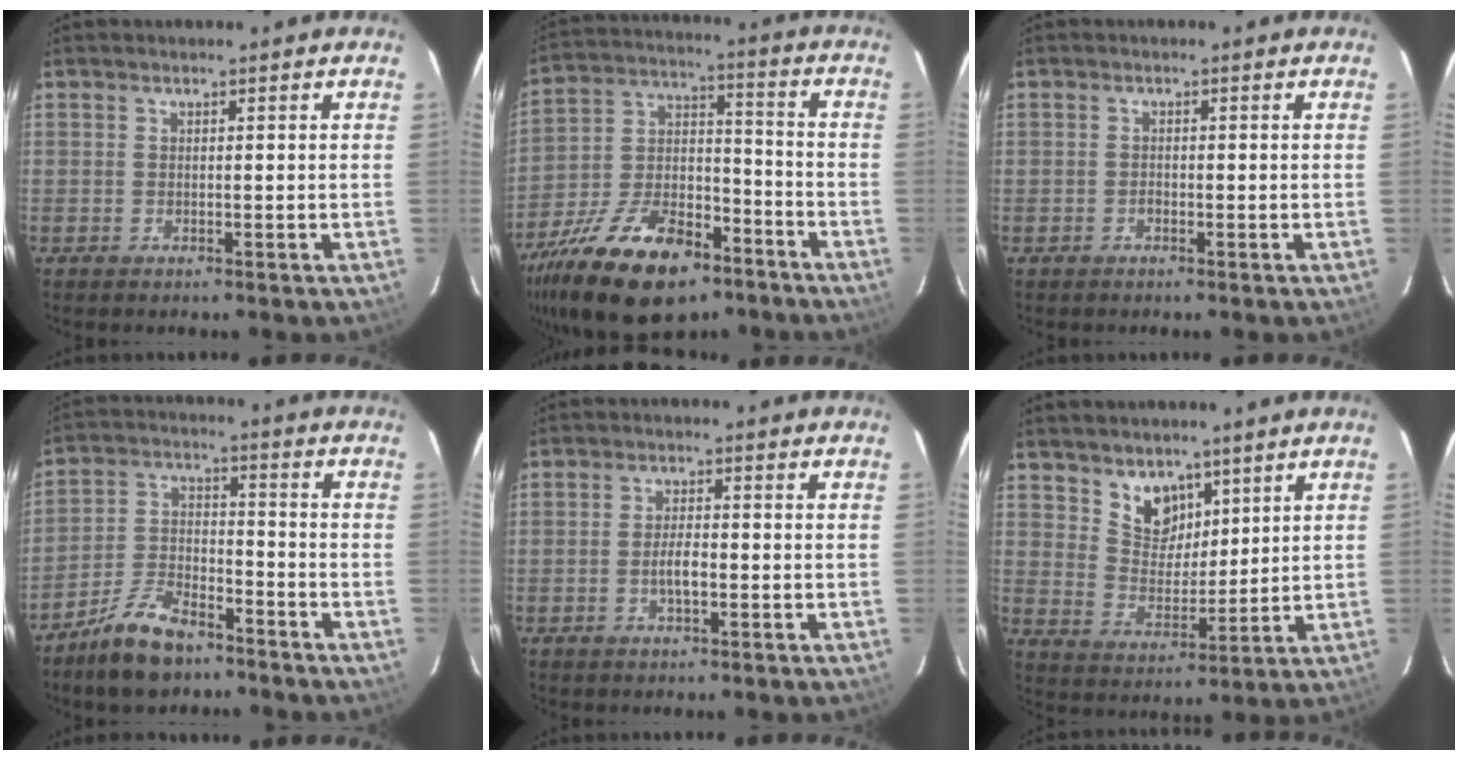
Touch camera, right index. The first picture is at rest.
{"total": 23.1, "force": [-14.7, 11.2, 13.9], "torque": [-0.281, -0.008, -0.241]}
{"total": 0.7, "force": [-0.5, 0.5, 0.2], "torque": [-0.003, 0.002, -0.010]}
{"total": 10.8, "force": [-8.2, 4.4, 5.6], "torque": [-0.124, 0.009, -0.153]}
{"total": 3.3, "force": [-1.1, 1.1, 2.9], "torque": [-0.056, -0.001, -0.017]}
{"total": 7.7, "force": [5.2, 5.0, 2.6], "torque": [-0.038, 0.003, 0.106]}